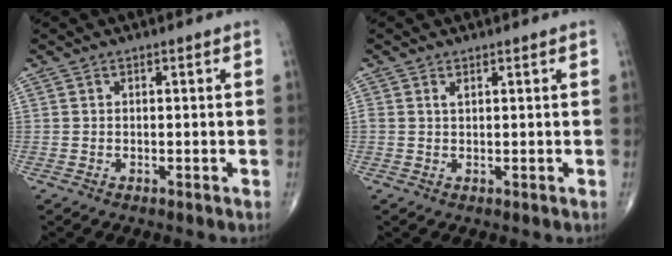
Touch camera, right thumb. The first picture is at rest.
{"total": 0.7, "force": [0.4, 0.3, 0.5], "torque": [-0.011, 0.003, 0.008]}